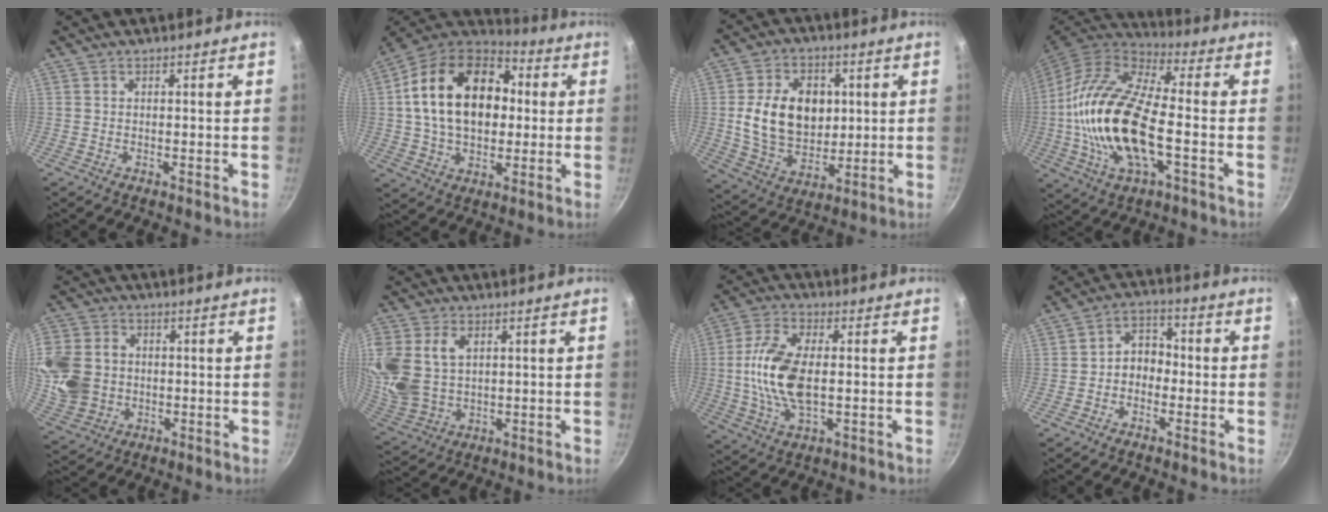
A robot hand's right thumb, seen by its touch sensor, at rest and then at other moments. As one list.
[{"total": 22.8, "force": [3.0, 15.6, 16.4], "torque": [-0.253, 0.030, 0.040]}, {"total": 16.0, "force": [2.1, 11.7, 10.7], "torque": [-0.156, -0.005, 0.042]}, {"total": 22.1, "force": [-2.8, 9.6, 19.7], "torque": [-0.380, 0.023, -0.065]}, {"total": 15.6, "force": [0.2, 13.1, 8.5], "torque": [-0.174, 0.006, 0.008]}, {"total": 16.3, "force": [4.0, 11.8, 10.5], "torque": [-0.239, -0.005, 0.089]}, {"total": 12.9, "force": [0.0, 6.7, 11.1], "torque": [-0.223, 0.011, -0.006]}, {"total": 6.0, "force": [-1.2, 4.7, 3.6], "torque": [-0.020, 0.028, -0.033]}]